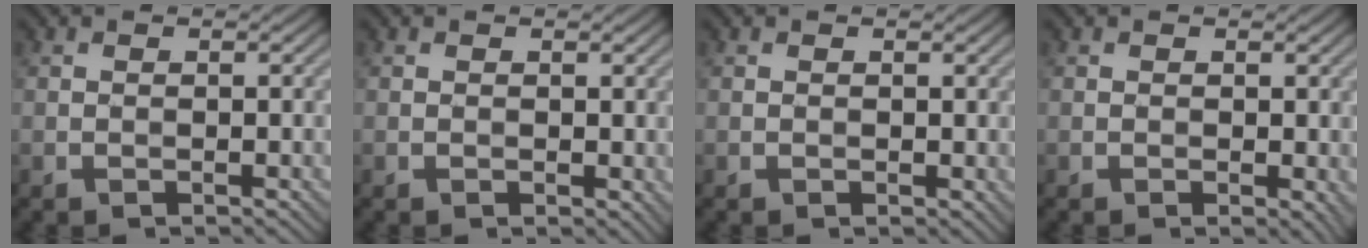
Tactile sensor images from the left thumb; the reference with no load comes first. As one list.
[{"total": 1.0, "force": [0.2, 0.7, 0.6], "torque": [-0.009, -0.006, 0.005]}, {"total": 0.7, "force": [0.2, 0.5, 0.4], "torque": [-0.003, -0.004, 0.005]}, {"total": 1.5, "force": [0.0, 0.9, 1.2], "torque": [-0.017, -0.006, 0.002]}]